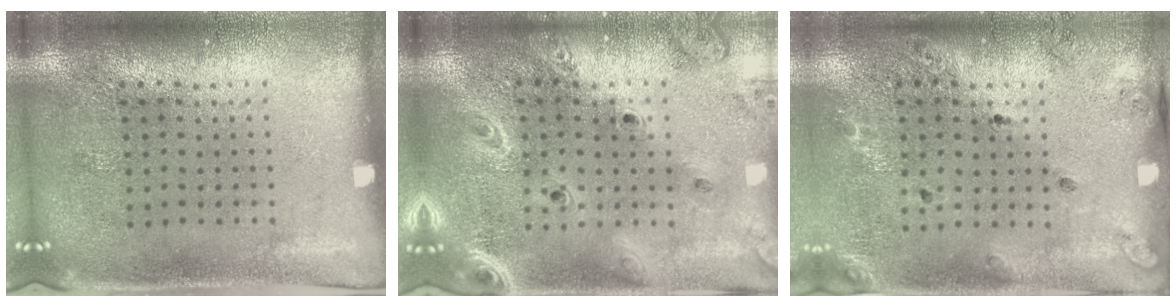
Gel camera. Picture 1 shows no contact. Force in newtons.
{"total": 2.6, "press": 2.3, "slide": 1.2}
{"total": 1.2, "press": 1.1, "slide": 0.5}